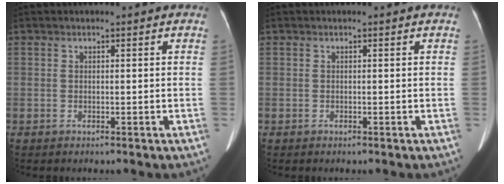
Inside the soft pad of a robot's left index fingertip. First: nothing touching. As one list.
[{"total": 0.0}]